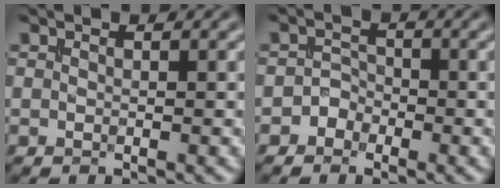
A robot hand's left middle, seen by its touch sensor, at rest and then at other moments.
{"total": 1.5, "force": [-1.0, 1.1, 0.1], "torque": [0.012, 0.009, -0.025]}